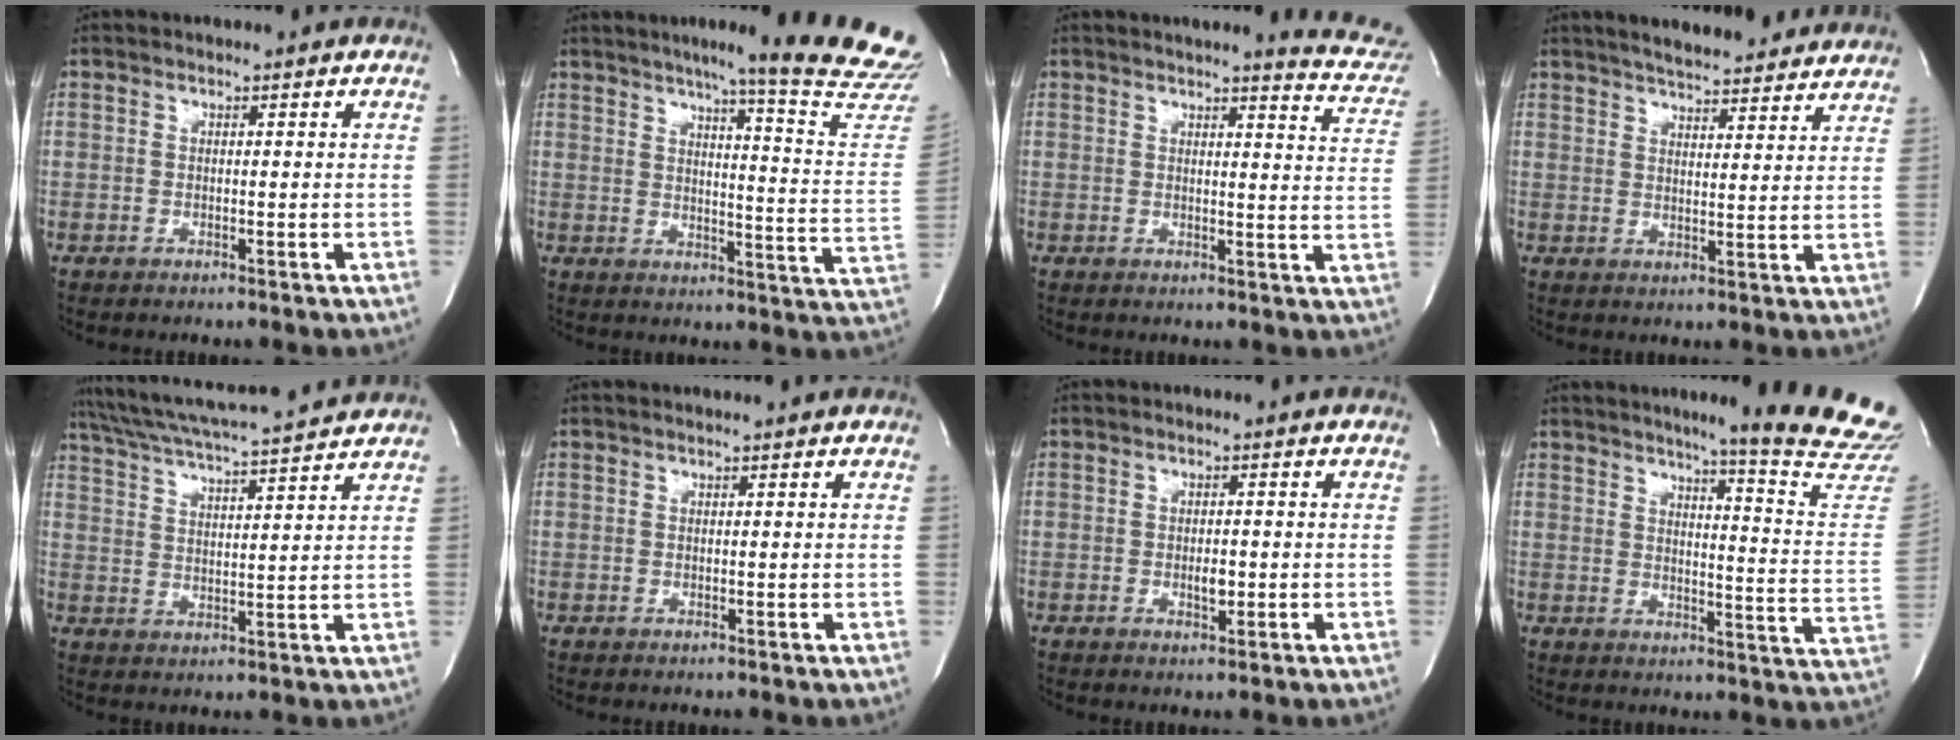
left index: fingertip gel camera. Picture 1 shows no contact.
{"total": 22.1, "force": [19.0, -1.1, 11.3], "torque": [-0.151, -0.097, 0.221]}
{"total": 8.7, "force": [8.3, 0.5, 2.6], "torque": [-0.019, -0.052, 0.066]}
{"total": 15.9, "force": [14.2, 2.8, 6.4], "torque": [-0.089, 0.015, 0.185]}
{"total": 16.4, "force": [14.9, 0.0, 6.8], "torque": [-0.135, 0.016, 0.223]}
{"total": 2.3, "force": [2.2, -0.1, 0.8], "torque": [-0.012, 0.011, 0.026]}
{"total": 1.8, "force": [-0.5, 0.8, 1.5], "torque": [-0.027, -0.005, -0.006]}
{"total": 19.3, "force": [16.8, -1.2, 9.4], "torque": [-0.120, -0.110, 0.190]}